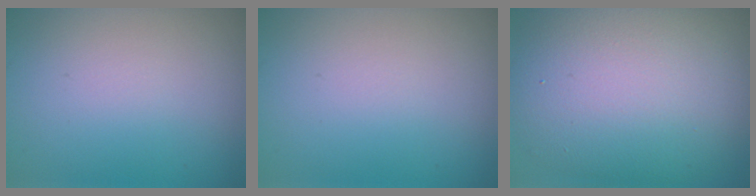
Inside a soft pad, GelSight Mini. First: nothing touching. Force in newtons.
{"total": 0.0}
{"total": 12.4, "press": 12.4, "slide": 0.7}